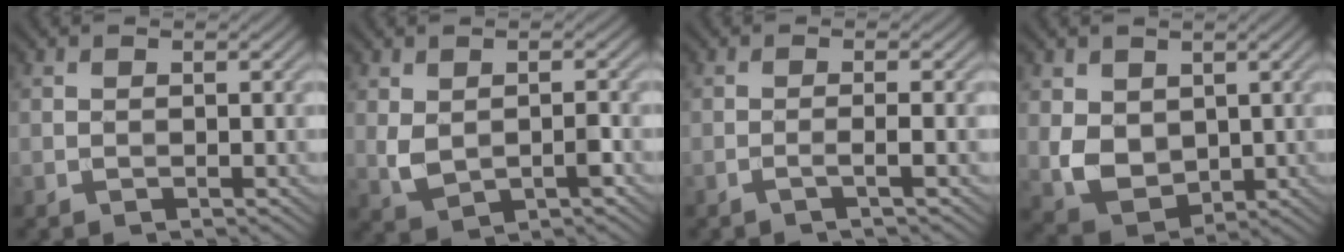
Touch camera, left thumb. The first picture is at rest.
{"total": 4.3, "force": [-0.7, 2.4, 3.5], "torque": [-0.076, -0.007, -0.005]}
{"total": 1.6, "force": [-0.6, 0.0, 1.5], "torque": [-0.022, 0.009, -0.025]}
{"total": 5.9, "force": [1.0, 4.6, 3.6], "torque": [-0.095, -0.012, 0.026]}